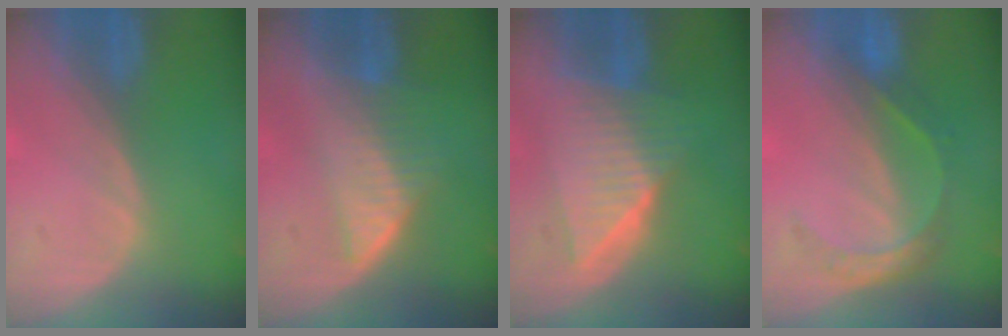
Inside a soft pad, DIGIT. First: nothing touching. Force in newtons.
{"total": 6.7, "press": 5.9, "slide": 3.2}
{"total": 8.8, "press": 8.8, "slide": 0.5}
{"total": 5.7, "press": 4.9, "slide": 2.9}